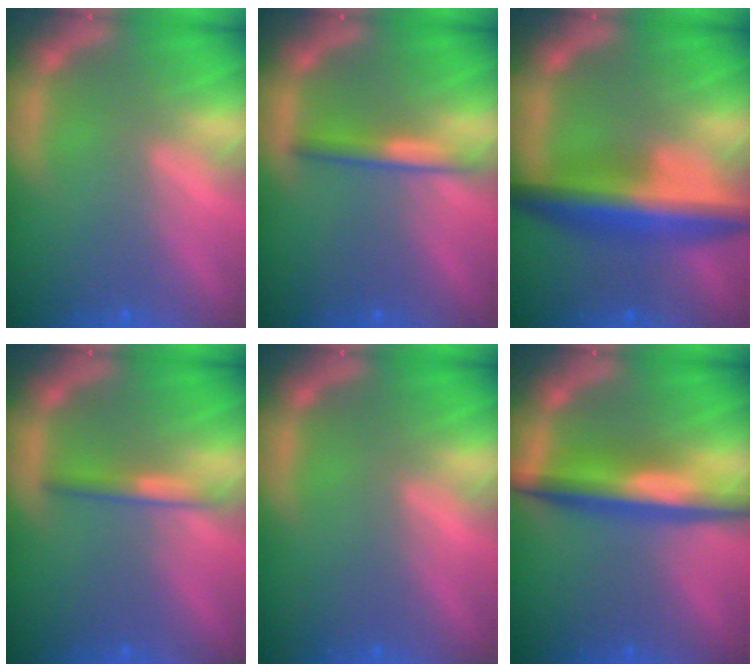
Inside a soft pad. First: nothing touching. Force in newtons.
{"total": 2.4}
{"total": 7.4}
{"total": 2.0}
{"total": 0.0}
{"total": 6.0}